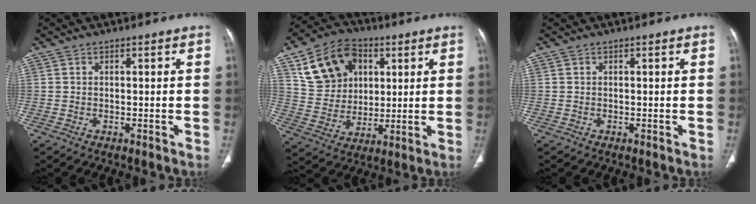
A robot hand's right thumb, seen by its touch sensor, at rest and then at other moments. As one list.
[{"total": 15.8, "force": [6.1, 11.9, 8.4], "torque": [-0.117, -0.003, 0.112]}, {"total": 0.0}]